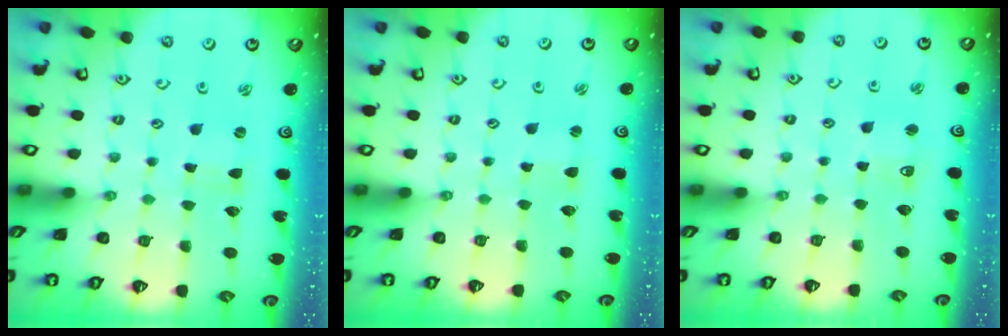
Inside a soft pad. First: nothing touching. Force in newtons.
{"total": 1.4, "press": 1.4, "slide": 0.3}
{"total": 4.9, "press": 4.8, "slide": 0.9}